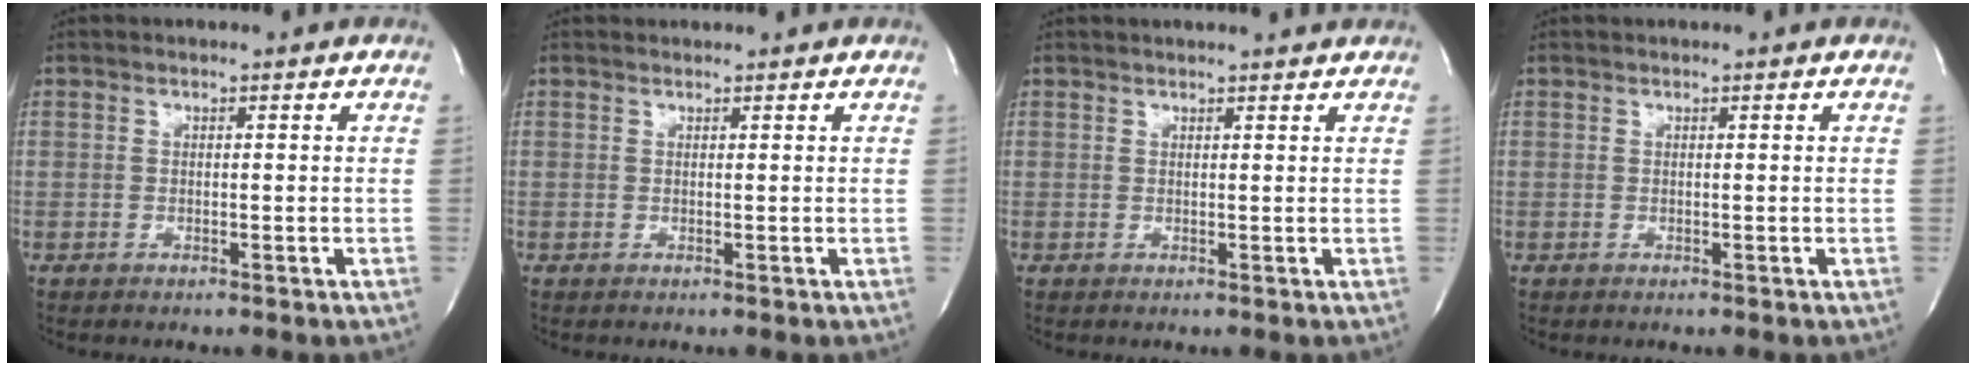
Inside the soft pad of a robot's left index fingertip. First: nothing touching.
{"total": 0.6, "force": [0.6, 0.1, -0.2], "torque": [-0.004, 0.008, 0.012]}
{"total": 5.2, "force": [5.0, 0.2, 1.4], "torque": [-0.019, 0.015, 0.051]}
{"total": 0.0}